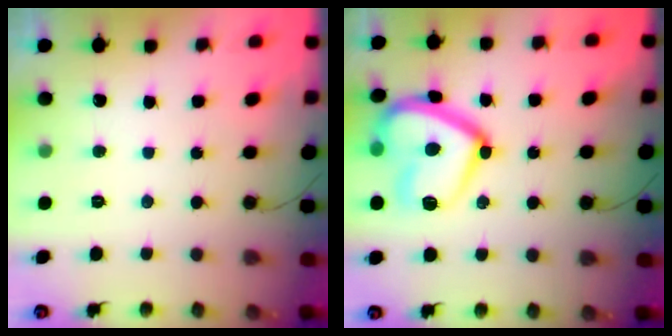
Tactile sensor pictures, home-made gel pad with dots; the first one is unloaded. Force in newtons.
{"total": 17.8, "press": 17.7, "slide": 1.6}